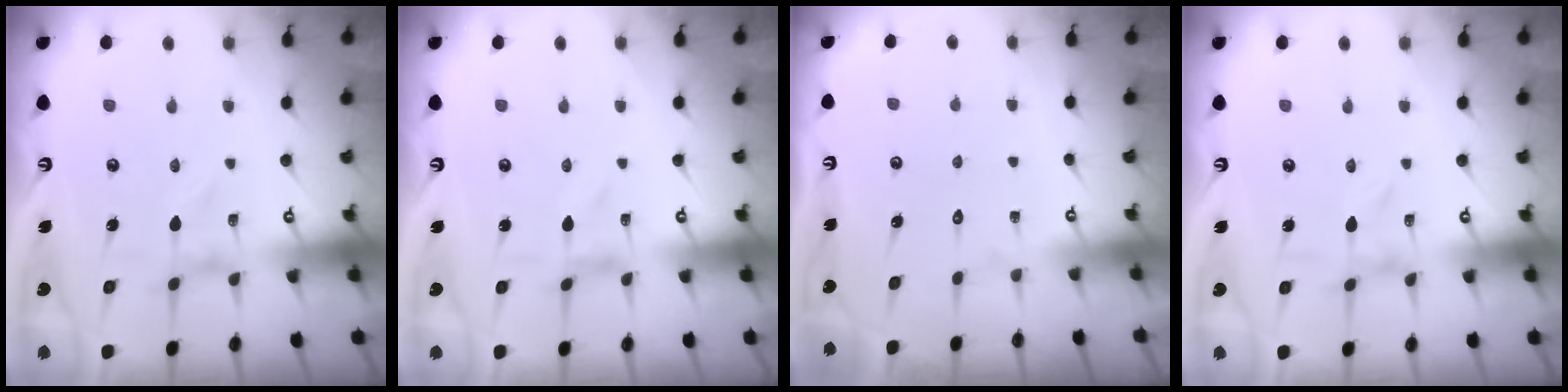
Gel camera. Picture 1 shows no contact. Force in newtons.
{"total": 0.0}
{"total": 1.5, "press": 1.5, "slide": 0.1}
{"total": 0.0}